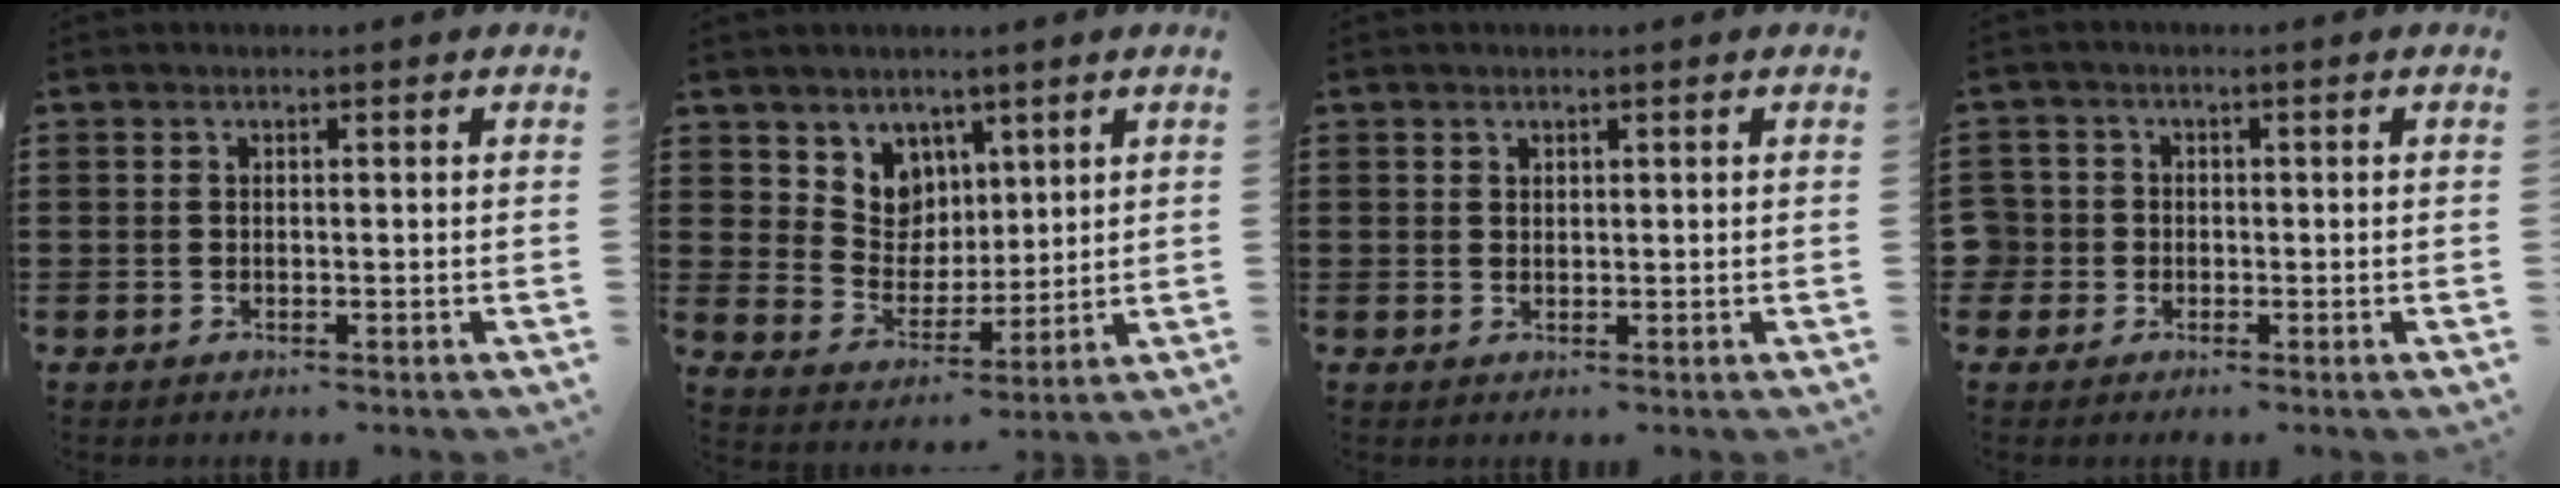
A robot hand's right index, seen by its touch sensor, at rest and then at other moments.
{"total": 6.4, "force": [4.0, 5.0, 0.1], "torque": [-0.041, -0.016, 0.079]}
{"total": 1.0, "force": [0.7, 0.6, 0.1], "torque": [-0.004, 0.001, 0.015]}
{"total": 2.6, "force": [-0.6, 2.5, 0.4], "torque": [-0.028, 0.003, -0.018]}